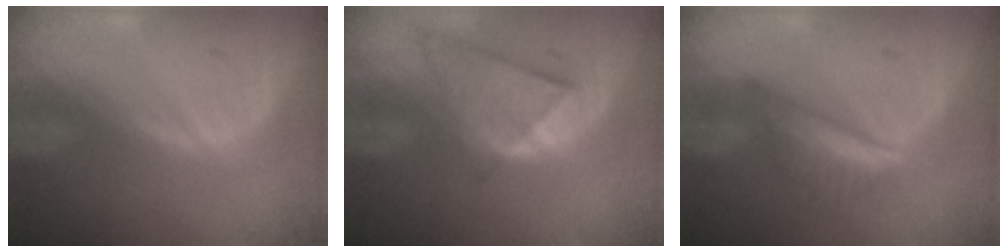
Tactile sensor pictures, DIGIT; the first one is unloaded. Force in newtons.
{"total": 8.6, "press": 7.5, "slide": 4.3}
{"total": 5.9, "press": 5.7, "slide": 1.6}